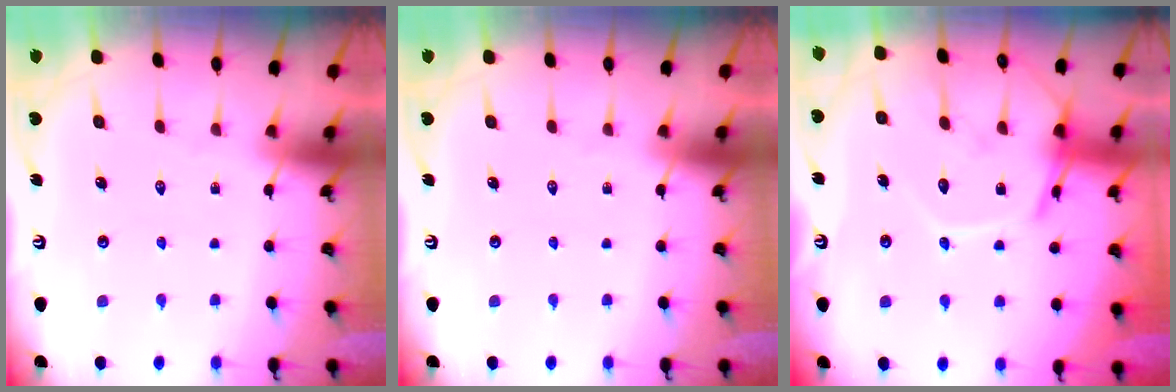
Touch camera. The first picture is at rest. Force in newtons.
{"total": 0.0}
{"total": 13.3, "press": 13.2, "slide": 1.1}